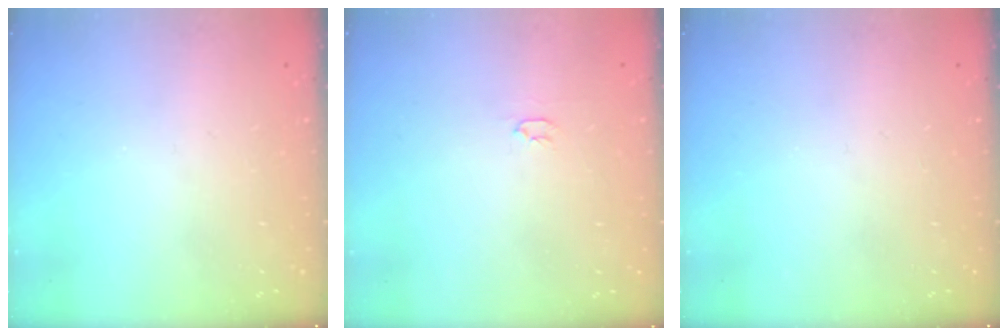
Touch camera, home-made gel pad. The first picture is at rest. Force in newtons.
{"total": 2.0, "press": 2.0, "slide": 0.3}
{"total": 0.0}